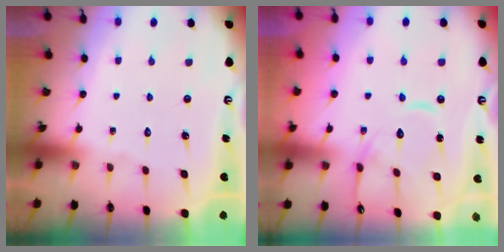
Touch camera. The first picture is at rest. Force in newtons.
{"total": 10.9, "press": 10.9, "slide": 0.5}